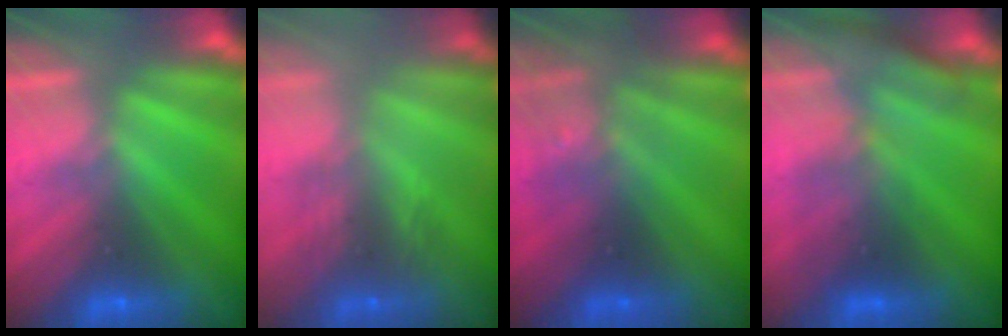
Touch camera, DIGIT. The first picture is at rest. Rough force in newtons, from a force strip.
{"total": 3.5}
{"total": 2.8}
{"total": 2.7}